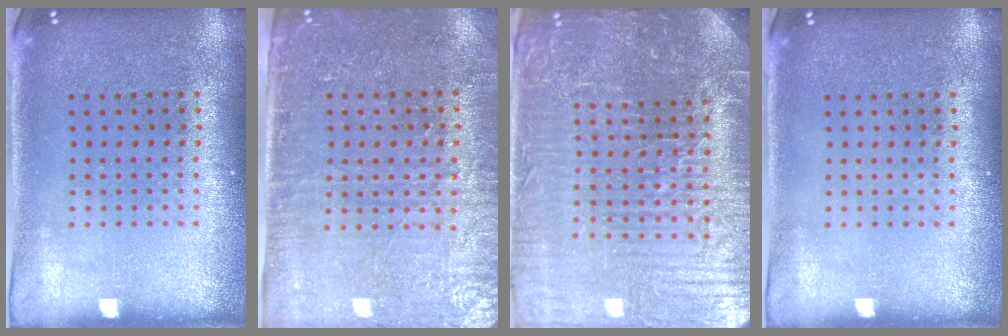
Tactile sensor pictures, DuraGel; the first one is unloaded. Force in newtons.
{"total": 3.4, "press": 3.2, "slide": 1.2}
{"total": 5.9, "press": 5.4, "slide": 2.3}
{"total": 0.0}